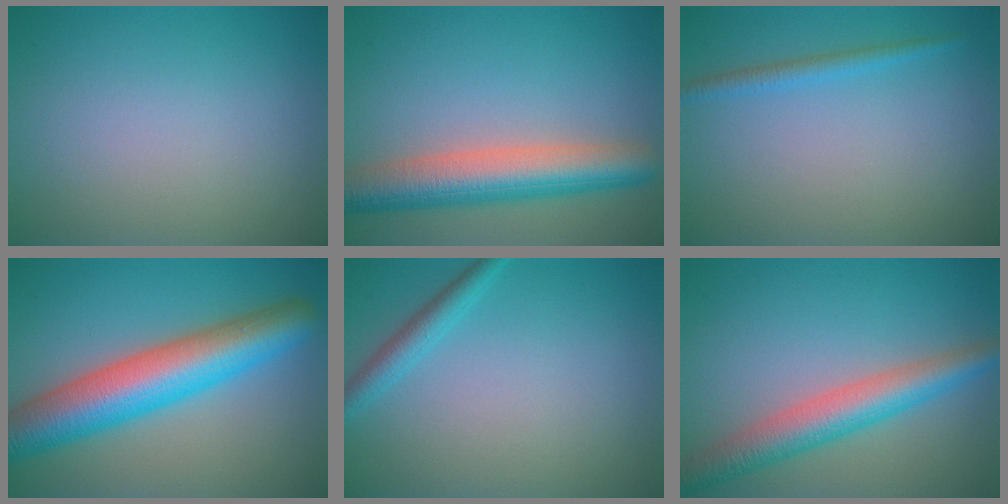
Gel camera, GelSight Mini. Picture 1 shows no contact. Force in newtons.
{"total": 7.1, "press": 7.1, "slide": 0.4}
{"total": 1.5, "press": 1.5, "slide": 0.1}
{"total": 9.6, "press": 9.5, "slide": 0.4}
{"total": 2.0, "press": 2.0, "slide": 0.1}
{"total": 5.4, "press": 5.4, "slide": 0.1}